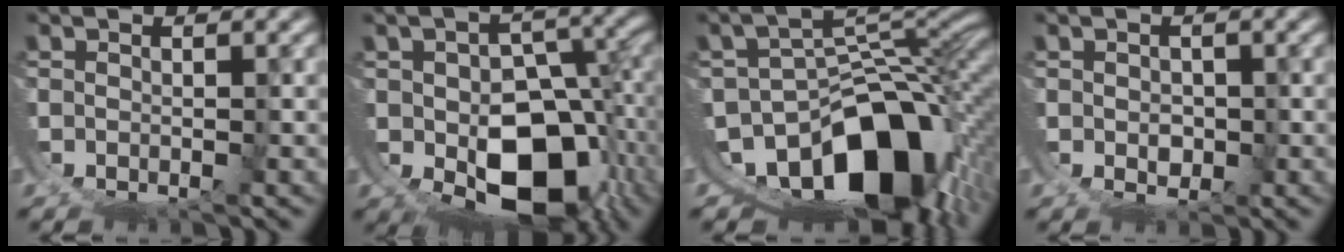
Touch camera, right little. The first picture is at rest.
{"total": 13.9, "force": [-4.8, 9.2, 9.3], "torque": [-0.160, -0.078, -0.034]}
{"total": 17.8, "force": [-7.6, 10.2, 12.4], "torque": [-0.193, -0.035, -0.104]}
{"total": 1.3, "force": [0.1, 0.8, 1.0], "torque": [-0.023, -0.015, 0.013]}